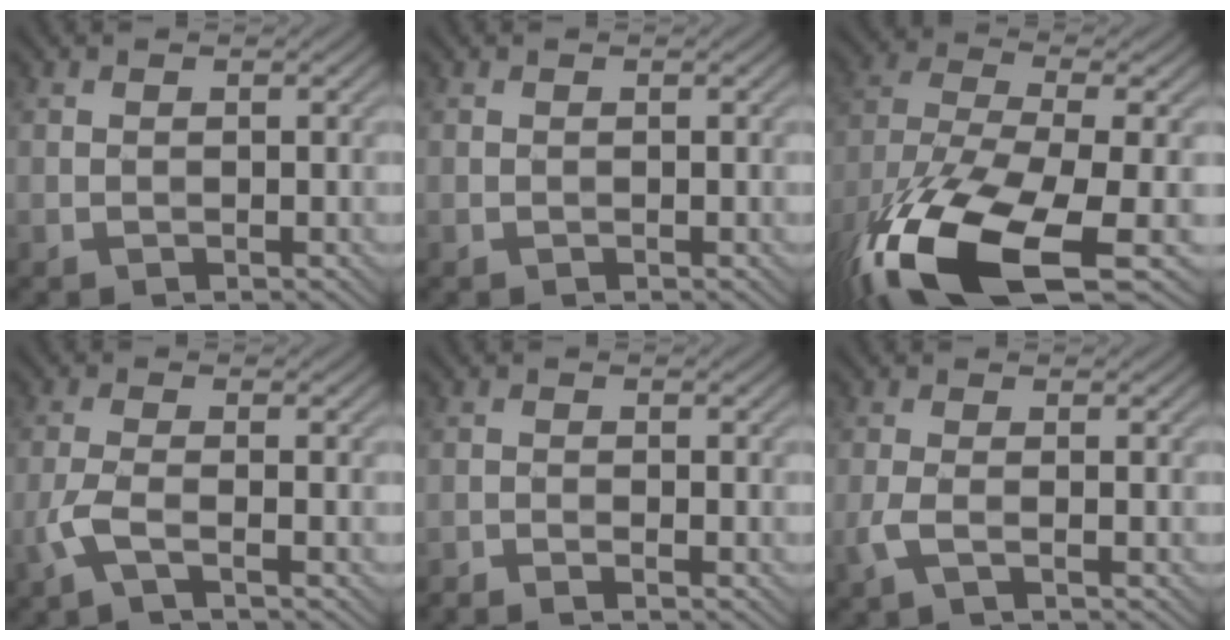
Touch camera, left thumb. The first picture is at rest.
{"total": 0.0}
{"total": 17.6, "force": [-9.3, 6.8, 13.3], "torque": [-0.321, -0.049, -0.156]}
{"total": 3.1, "force": [-1.6, 0.5, 2.6], "torque": [-0.062, 0.004, -0.046]}
{"total": 1.5, "force": [-1.2, 0.1, 0.9], "torque": [-0.013, 0.000, -0.030]}
{"total": 2.1, "force": [-0.8, 0.3, 1.9], "torque": [-0.047, 0.004, -0.025]}